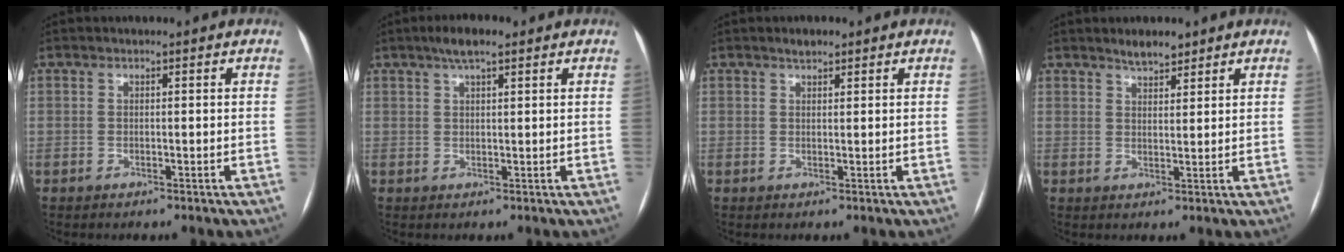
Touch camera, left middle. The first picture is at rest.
{"total": 4.2, "force": [2.8, 0.9, 3.0], "torque": [-0.056, 0.014, 0.046]}
{"total": 1.6, "force": [1.3, 0.6, 0.8], "torque": [-0.017, 0.005, 0.022]}
{"total": 3.1, "force": [2.6, 0.9, 1.3], "torque": [-0.025, 0.001, 0.043]}